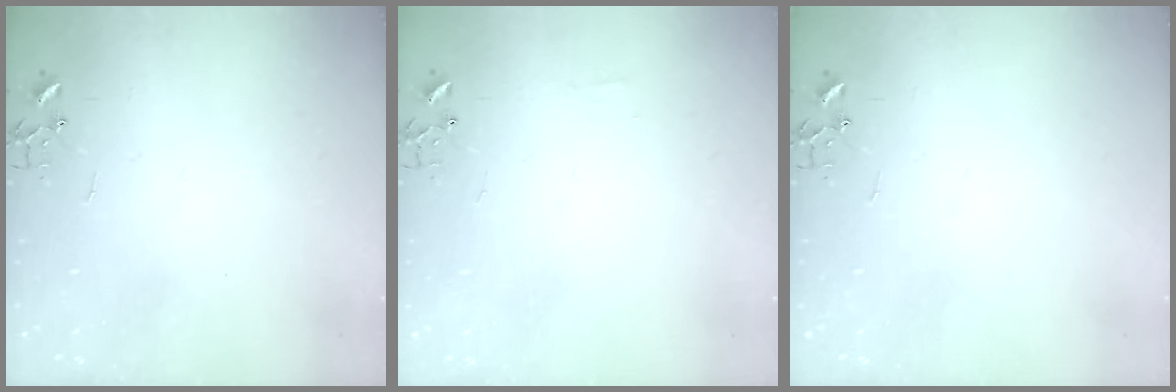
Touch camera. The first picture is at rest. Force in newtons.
{"total": 4.5, "press": 4.4, "slide": 0.7}
{"total": 0.0}